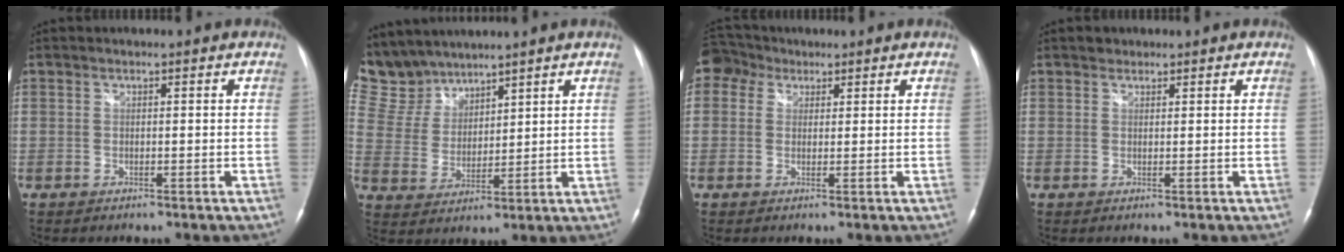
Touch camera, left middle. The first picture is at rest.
{"total": 8.9, "force": [8.3, 3.2, 0.1], "torque": [-0.019, 0.015, 0.185]}
{"total": 4.9, "force": [2.6, 3.9, 1.4], "torque": [-0.033, 0.028, 0.050]}
{"total": 1.1, "force": [0.9, 0.7, 0.1], "torque": [0.003, 0.001, 0.011]}